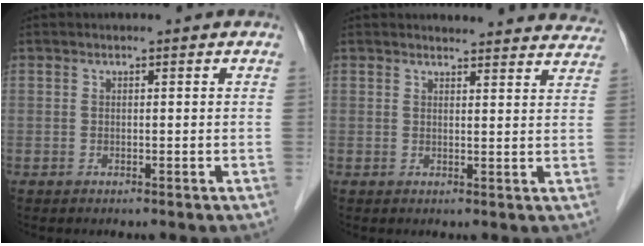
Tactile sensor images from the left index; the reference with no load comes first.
{"total": 14.0, "force": [13.6, 2.4, 2.0], "torque": [0.006, -0.031, 0.129]}